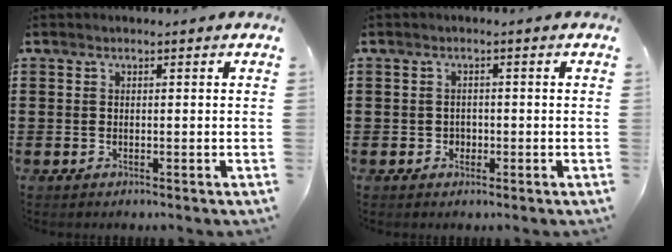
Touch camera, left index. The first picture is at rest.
{"total": 1.1, "force": [-0.3, 1.1, 0.1], "torque": [-0.007, 0.005, -0.008]}